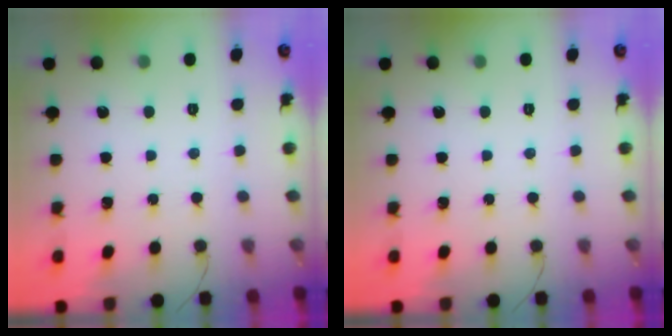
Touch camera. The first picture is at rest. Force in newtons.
{"total": 0.0}